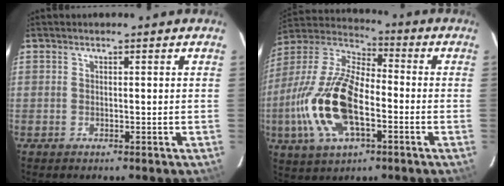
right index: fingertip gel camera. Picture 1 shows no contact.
{"total": 19.5, "force": [-5.1, 8.9, 16.6], "torque": [-0.360, -0.007, -0.098]}